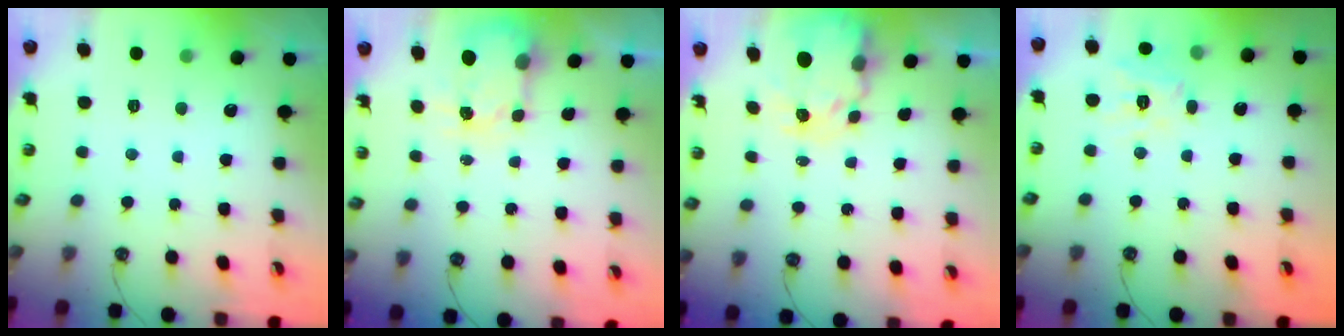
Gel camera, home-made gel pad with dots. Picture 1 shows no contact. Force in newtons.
{"total": 4.0, "press": 3.9, "slide": 0.5}
{"total": 6.0, "press": 6.0, "slide": 0.7}
{"total": 11.8, "press": 11.8, "slide": 0.8}